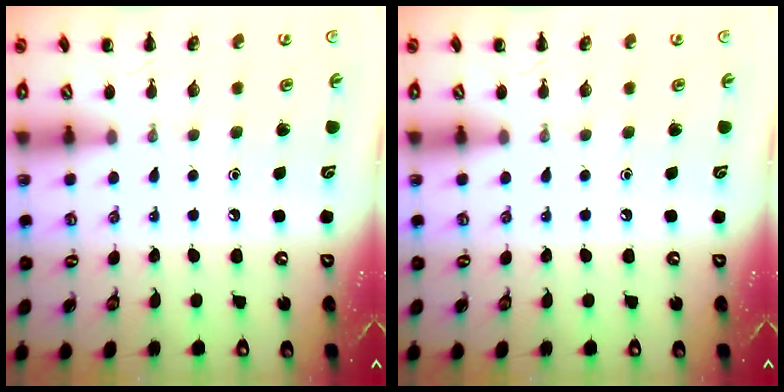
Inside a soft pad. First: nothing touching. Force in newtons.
{"total": 0.0}